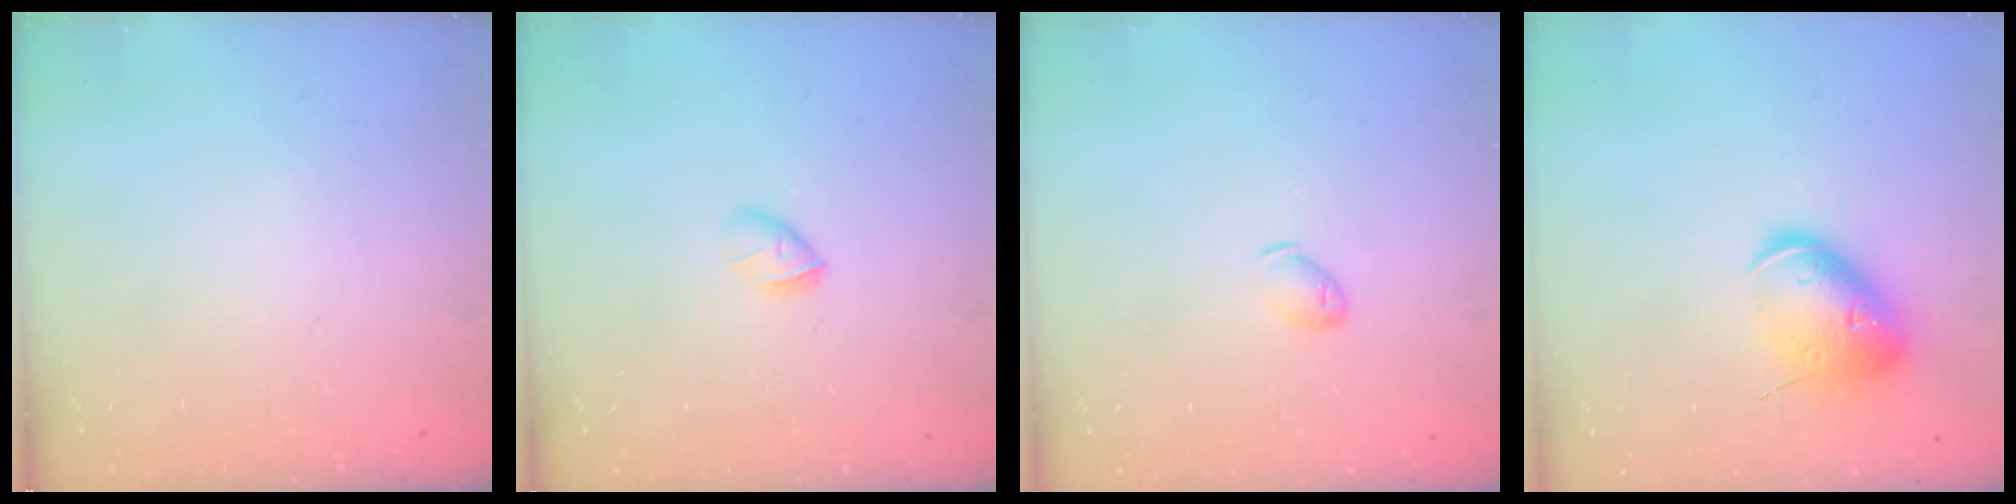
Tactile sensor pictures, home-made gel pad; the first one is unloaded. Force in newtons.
{"total": 3.4, "press": 3.2, "slide": 1.1}
{"total": 5.9, "press": 5.7, "slide": 1.3}
{"total": 15.1, "press": 14.9, "slide": 2.1}